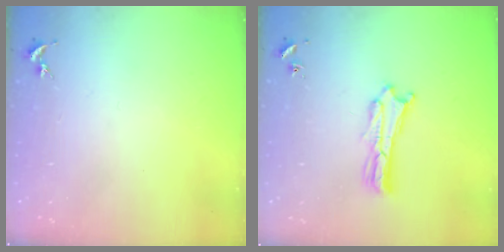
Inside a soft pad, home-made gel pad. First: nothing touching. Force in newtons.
{"total": 1.8, "press": 1.8, "slide": 0.3}